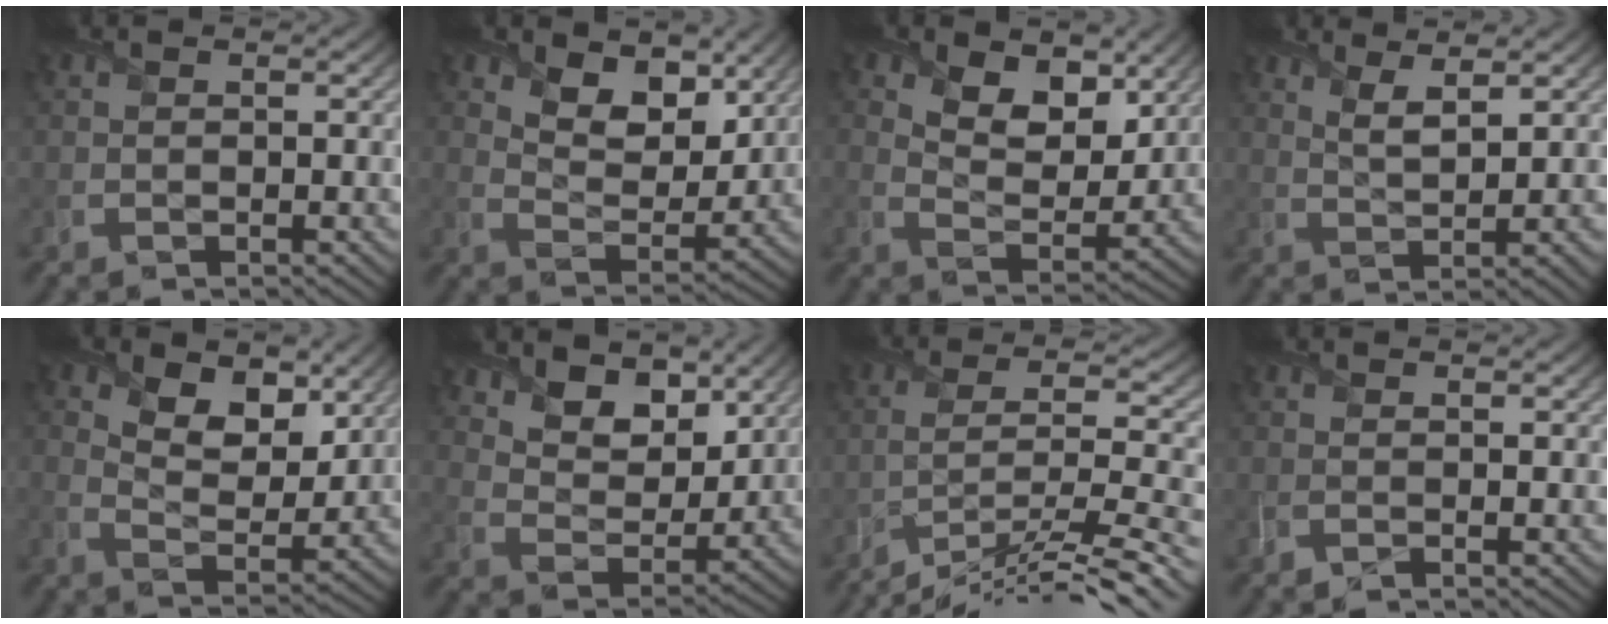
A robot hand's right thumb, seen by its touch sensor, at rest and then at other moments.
{"total": 8.1, "force": [4.8, 4.4, 4.9], "torque": [-0.099, -0.011, 0.074]}
{"total": 7.6, "force": [4.0, 4.2, 4.9], "torque": [-0.103, -0.012, 0.059]}
{"total": 4.4, "force": [2.5, 0.9, 3.5], "torque": [-0.071, 0.001, 0.053]}
{"total": 8.0, "force": [3.6, 4.6, 5.4], "torque": [-0.115, -0.006, 0.051]}
{"total": 9.0, "force": [5.7, 5.2, 4.5], "torque": [-0.097, -0.012, 0.093]}
{"total": 14.1, "force": [-10.7, 2.4, 8.8], "torque": [-0.144, -0.002, -0.168]}
{"total": 0.8, "force": [-0.4, 0.1, 0.7], "torque": [-0.018, 0.000, -0.014]}